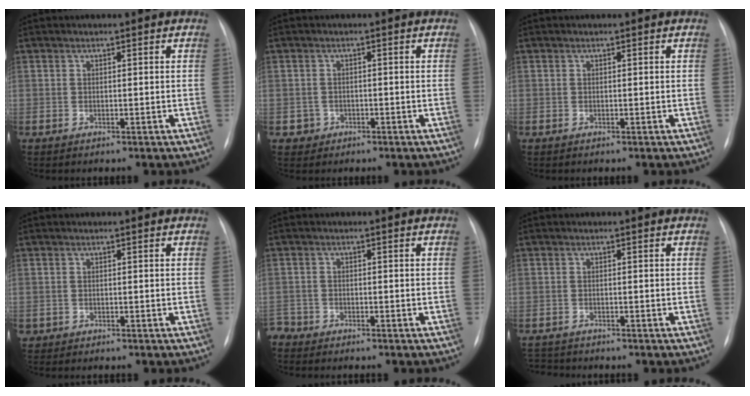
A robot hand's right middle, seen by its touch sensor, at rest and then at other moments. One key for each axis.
{"total": 1.9, "fx": -0.8, "fy": 1.7, "fz": -0.1, "tx": 0.004, "ty": 0.008, "tz": -0.012}
{"total": 0.0}
{"total": 0.9, "fx": -0.7, "fy": 0.6, "fz": 0.1, "tx": -0.011, "ty": 0.002, "tz": -0.010}
{"total": 3.5, "fx": -3.3, "fy": 1.2, "fz": 0.0, "tx": 0.001, "ty": -0.005, "tz": -0.059}
{"total": 2.8, "fx": -2.8, "fy": 0.5, "fz": -0.3, "tx": 0.003, "ty": -0.014, "tz": -0.046}